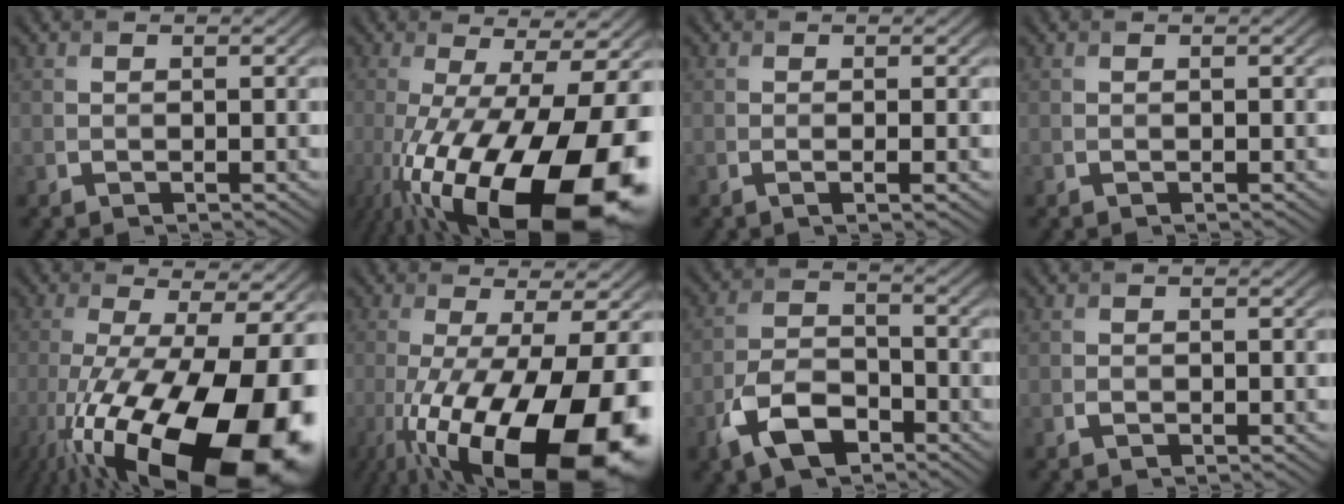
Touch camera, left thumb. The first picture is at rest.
{"total": 21.2, "force": [-8.5, 7.2, 18.0], "torque": [-0.280, -0.048, -0.122]}
{"total": 1.7, "force": [-0.2, 0.4, 1.6], "torque": [-0.025, -0.001, -0.007]}
{"total": 0.0}
{"total": 21.8, "force": [-9.7, 7.3, 18.1], "torque": [-0.283, -0.057, -0.138]}
{"total": 19.3, "force": [-7.5, 6.2, 16.7], "torque": [-0.275, -0.038, -0.110]}
{"total": 7.5, "force": [-4.5, 4.0, 4.5], "torque": [-0.092, -0.001, -0.097]}
{"total": 0.6, "force": [-0.3, 0.4, 0.3], "torque": [-0.006, -0.001, -0.003]}